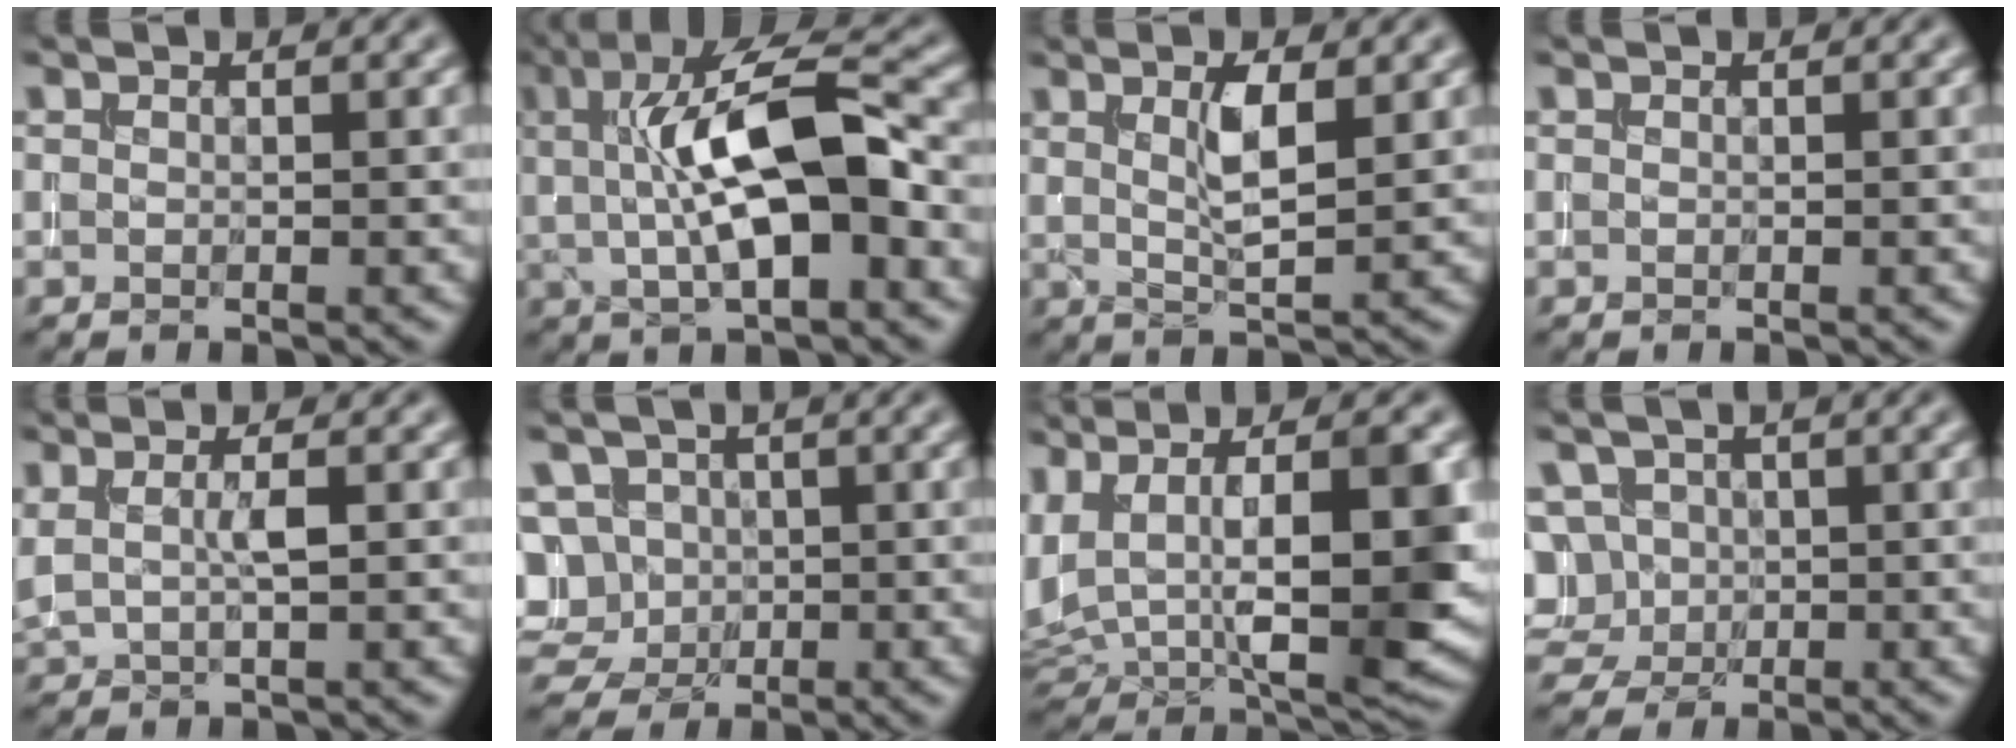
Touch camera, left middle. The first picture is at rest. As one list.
[{"total": 10.1, "force": [0.9, 3.4, 9.4], "torque": [-0.150, 0.015, 0.010]}, {"total": 3.6, "force": [1.2, 0.9, 3.3], "torque": [-0.058, -0.001, 0.022]}, {"total": 0.0}, {"total": 1.9, "force": [0.6, 0.5, 1.8], "torque": [-0.033, 0.002, 0.014]}, {"total": 9.2, "force": [1.2, 8.2, 4.1], "torque": [-0.081, 0.030, -0.011]}, {"total": 11.3, "force": [1.8, 5.1, 10.0], "torque": [-0.184, -0.012, 0.039]}, {"total": 6.5, "force": [1.0, 5.8, 2.7], "torque": [-0.059, 0.034, 0.002]}]